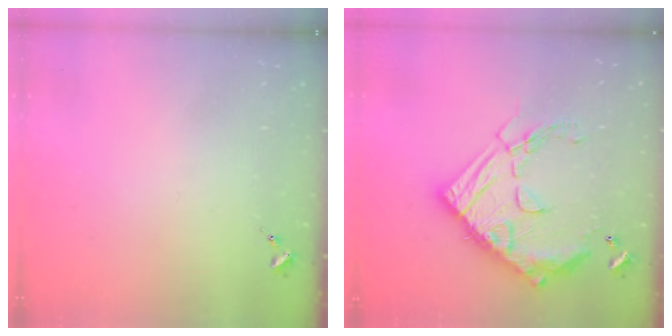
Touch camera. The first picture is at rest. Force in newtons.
{"total": 23.7, "press": 23.6, "slide": 2.2}